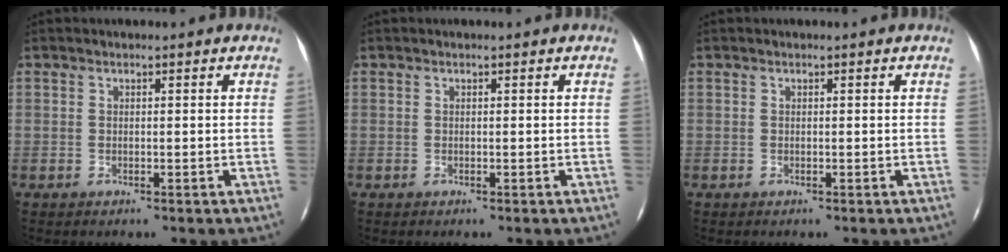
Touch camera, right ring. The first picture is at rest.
{"total": 0.0}
{"total": 0.0}